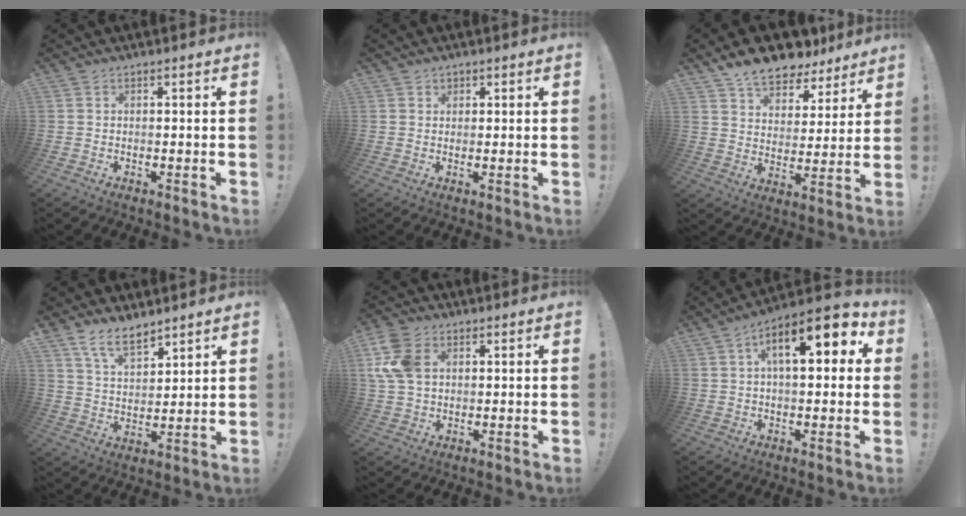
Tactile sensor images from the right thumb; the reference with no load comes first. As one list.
[{"total": 1.4, "force": [1.0, 1.0, -0.1], "torque": [0.017, -0.006, 0.015]}, {"total": 11.2, "force": [9.8, 4.6, 3.0], "torque": [-0.065, -0.076, 0.182]}, {"total": 9.7, "force": [7.5, 4.0, 4.7], "torque": [-0.090, -0.042, 0.145]}, {"total": 11.0, "force": [3.0, 7.8, 7.2], "torque": [-0.151, 0.005, 0.061]}, {"total": 13.9, "force": [4.0, 5.7, 12.1], "torque": [-0.171, -0.005, 0.057]}]